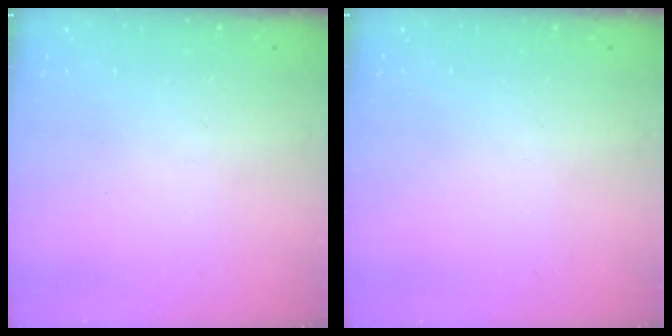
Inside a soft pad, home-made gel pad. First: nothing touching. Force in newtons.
{"total": 0.0}